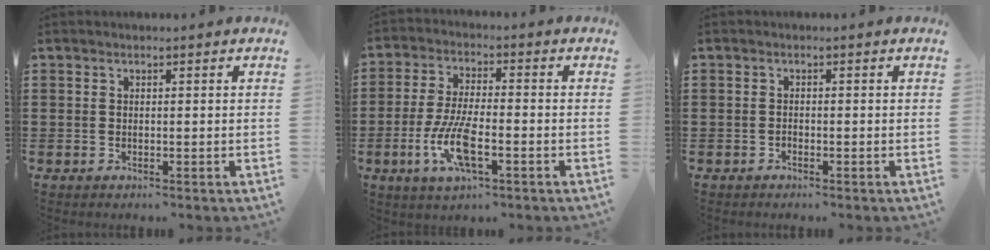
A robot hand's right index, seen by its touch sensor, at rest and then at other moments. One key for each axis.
{"total": 8.5, "fx": -3.1, "fy": 2.6, "fz": 7.4, "tx": -0.168, "ty": -0.016, "tz": -0.059}
{"total": 0.6, "fx": -0.5, "fy": 0.2, "fz": 0.1, "tx": -0.003, "ty": 0.000, "tz": -0.011}